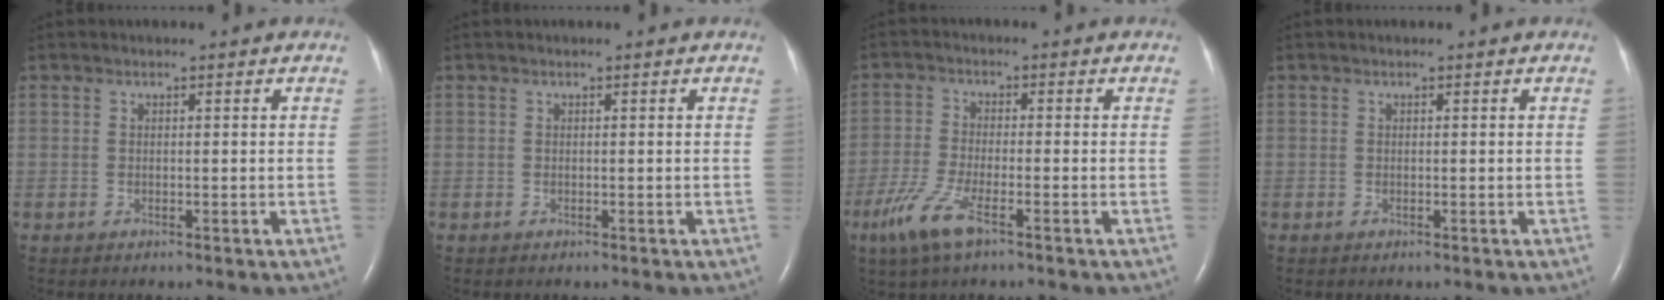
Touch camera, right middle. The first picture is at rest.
{"total": 0.0}
{"total": 6.6, "force": [-3.8, 1.2, 5.2], "torque": [-0.126, -0.015, -0.075]}
{"total": 0.0}